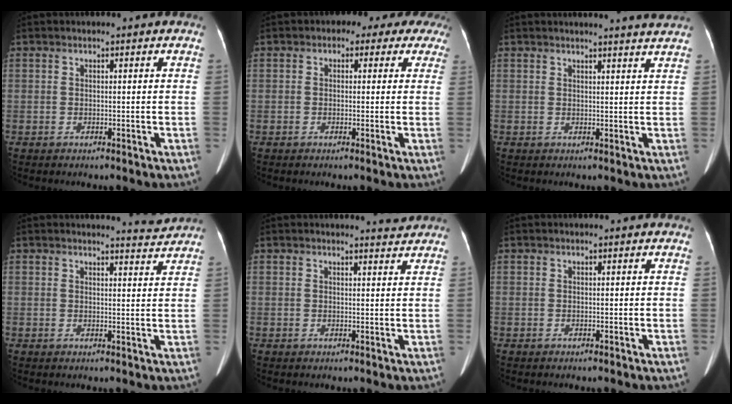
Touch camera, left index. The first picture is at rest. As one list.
[{"total": 6.4, "force": [4.1, 4.1, 2.6], "torque": [-0.020, 0.029, 0.031]}, {"total": 5.5, "force": [5.1, -0.9, 1.8], "torque": [-0.023, -0.002, 0.042]}, {"total": 2.5, "force": [2.4, -0.8, -0.3], "torque": [-0.009, -0.020, 0.031]}, {"total": 1.6, "force": [1.6, -0.4, -0.2], "torque": [-0.007, -0.014, 0.019]}, {"total": 0.0}]